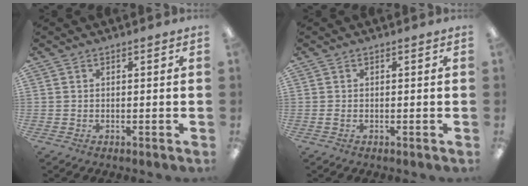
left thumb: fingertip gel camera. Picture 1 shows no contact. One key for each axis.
{"total": 0.8, "fx": -0.2, "fy": 0.3, "fz": 0.7, "tx": -0.012, "ty": -0.001, "tz": -0.003}